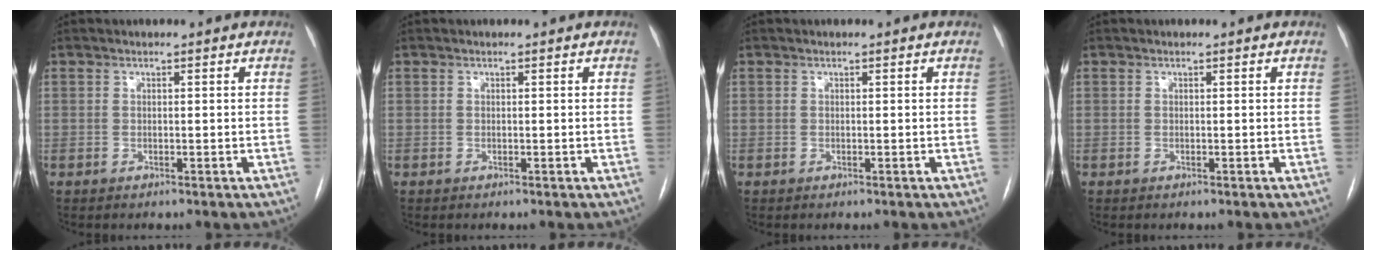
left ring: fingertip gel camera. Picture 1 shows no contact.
{"total": 0.0}
{"total": 0.0}
{"total": 0.0}